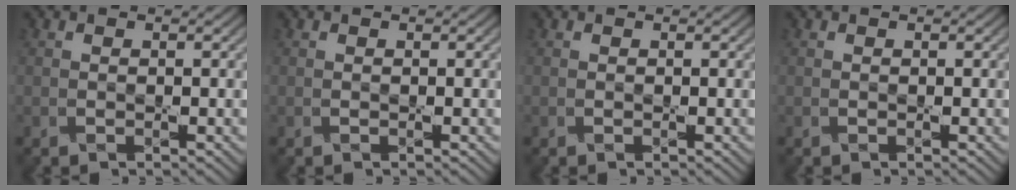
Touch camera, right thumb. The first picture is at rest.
{"total": 0.0}
{"total": 0.0}
{"total": 0.0}